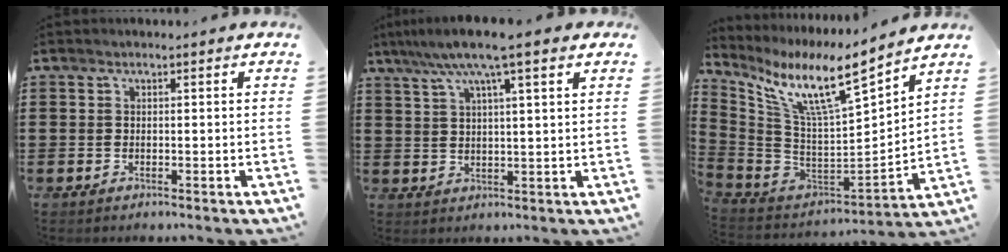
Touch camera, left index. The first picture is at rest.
{"total": 7.9, "force": [5.3, 0.4, 5.8], "torque": [-0.124, -0.006, 0.092]}
{"total": 11.2, "force": [7.4, 1.2, 8.4], "torque": [-0.188, -0.054, 0.119]}